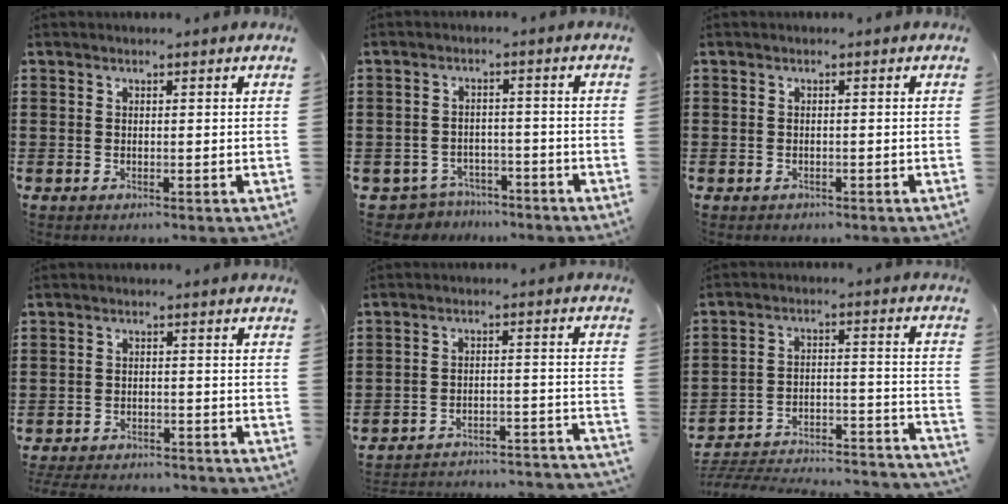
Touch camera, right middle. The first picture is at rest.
{"total": 3.7, "force": [-3.5, 1.0, -0.2], "torque": [-0.014, 0.000, -0.079]}
{"total": 0.5, "force": [-0.4, 0.3, -0.1], "torque": [0.001, 0.005, -0.010]}
{"total": 3.5, "force": [-3.5, 0.6, 0.1], "torque": [-0.013, 0.000, -0.076]}
{"total": 3.1, "force": [-3.0, 0.3, 0.9], "torque": [-0.023, -0.014, -0.069]}
{"total": 3.6, "force": [-3.2, 1.0, 1.3], "torque": [-0.029, -0.009, -0.071]}